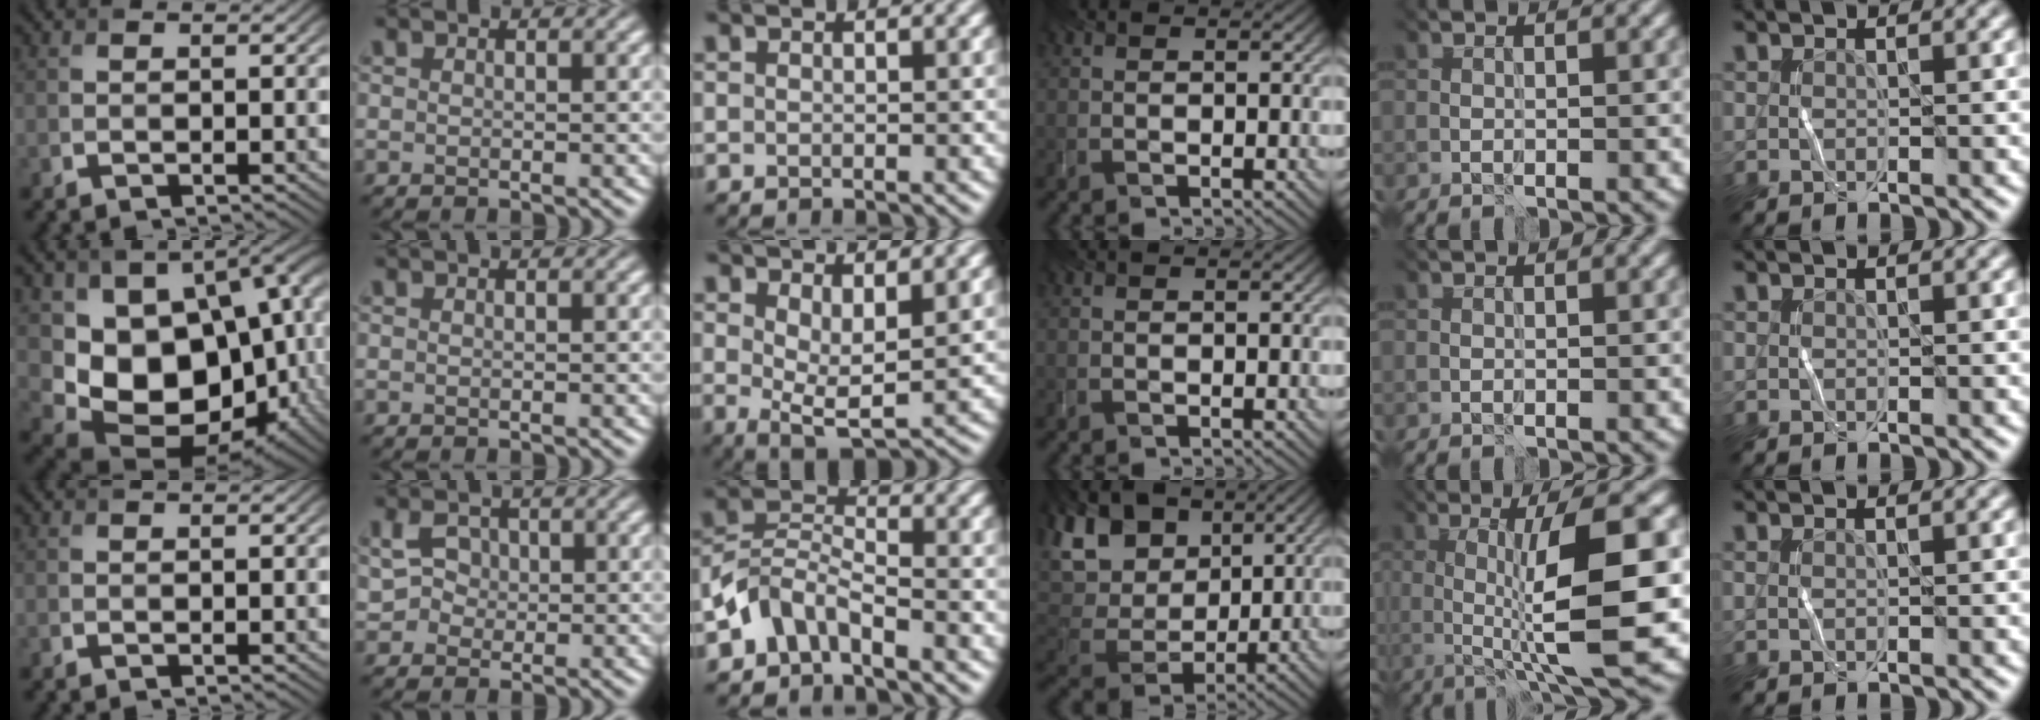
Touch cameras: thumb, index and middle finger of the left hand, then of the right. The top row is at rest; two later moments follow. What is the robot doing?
{"motion": "wrap", "object": "cellophane"}